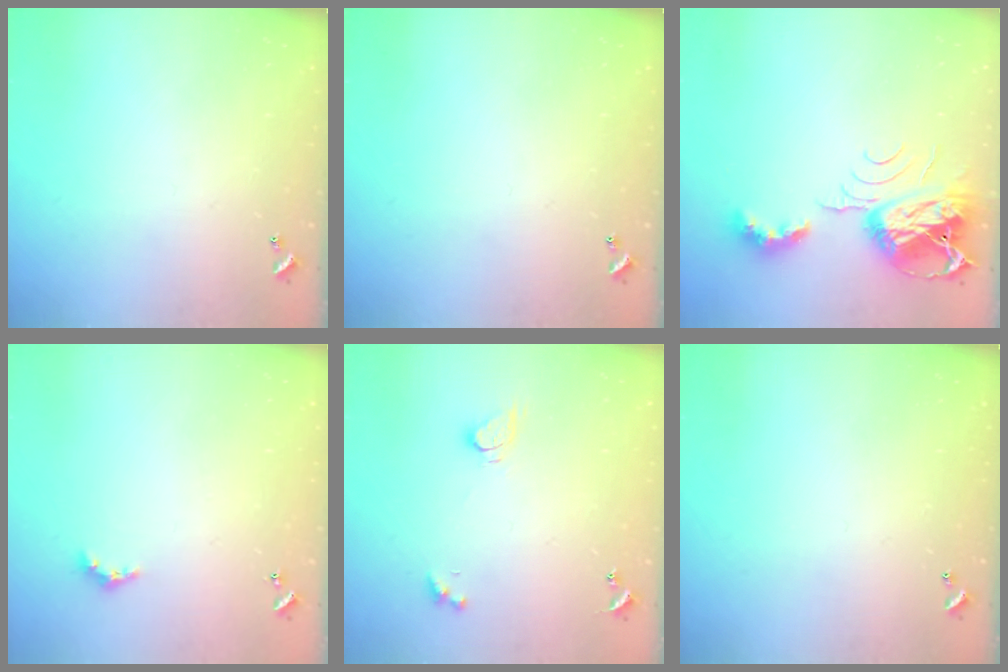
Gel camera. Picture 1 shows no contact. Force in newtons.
{"total": 0.0}
{"total": 9.7, "press": 9.6, "slide": 1.2}
{"total": 2.4, "press": 2.3, "slide": 0.5}
{"total": 2.5, "press": 2.5, "slide": 0.4}
{"total": 0.0}